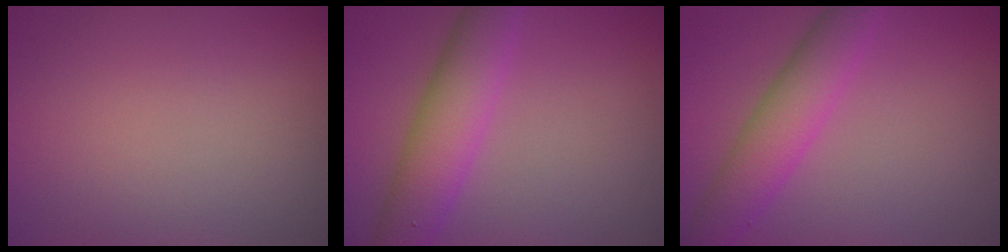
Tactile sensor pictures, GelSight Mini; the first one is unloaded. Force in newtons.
{"total": 5.7, "press": 5.7, "slide": 0.0}
{"total": 4.8, "press": 4.8, "slide": 0.0}